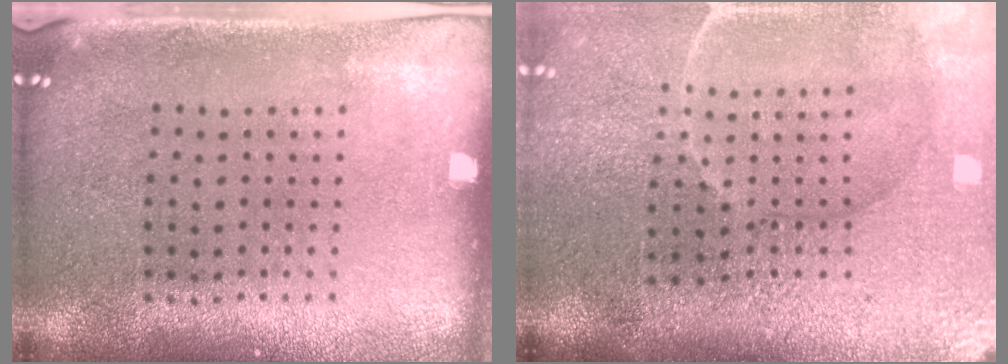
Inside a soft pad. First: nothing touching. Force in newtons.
{"total": 4.5, "press": 3.8, "slide": 2.5}